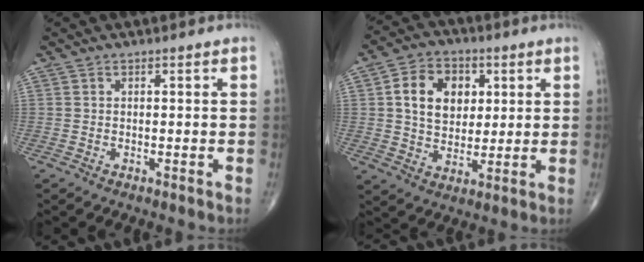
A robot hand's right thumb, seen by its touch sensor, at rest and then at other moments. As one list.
[{"total": 11.9, "force": [2.9, 8.9, 7.3], "torque": [-0.088, -0.002, 0.049]}]